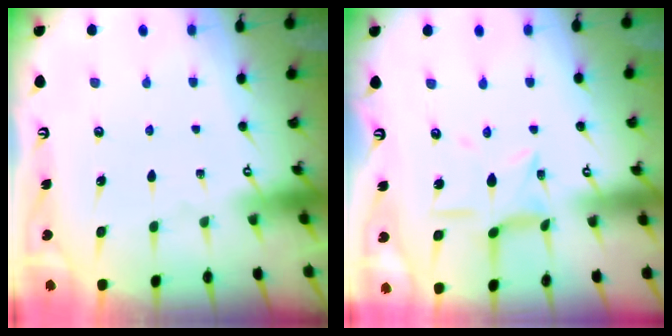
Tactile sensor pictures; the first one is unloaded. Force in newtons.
{"total": 6.2, "press": 6.2, "slide": 0.6}